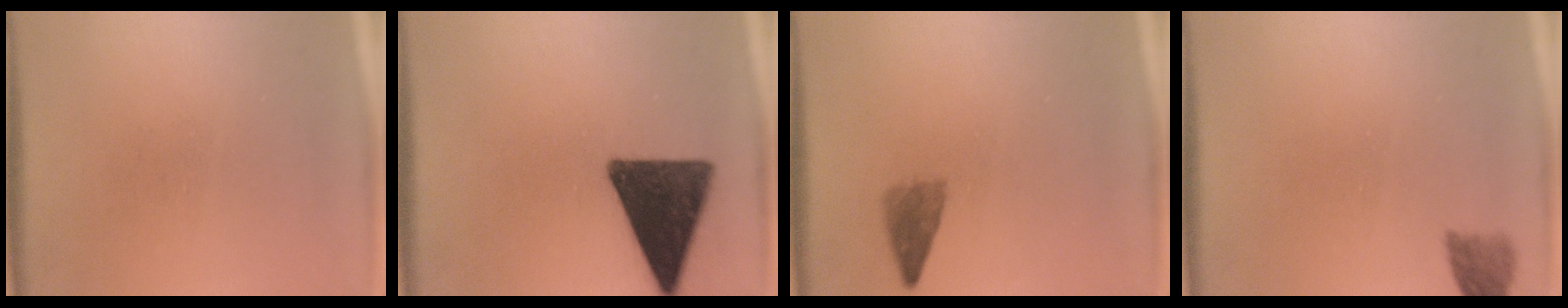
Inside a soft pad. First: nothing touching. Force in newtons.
{"total": 15.1}
{"total": 2.4}
{"total": 2.5}